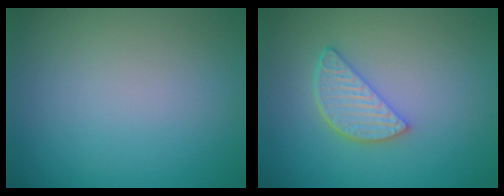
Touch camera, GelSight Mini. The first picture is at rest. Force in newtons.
{"total": 3.5, "press": 2.9, "slide": 2.0}